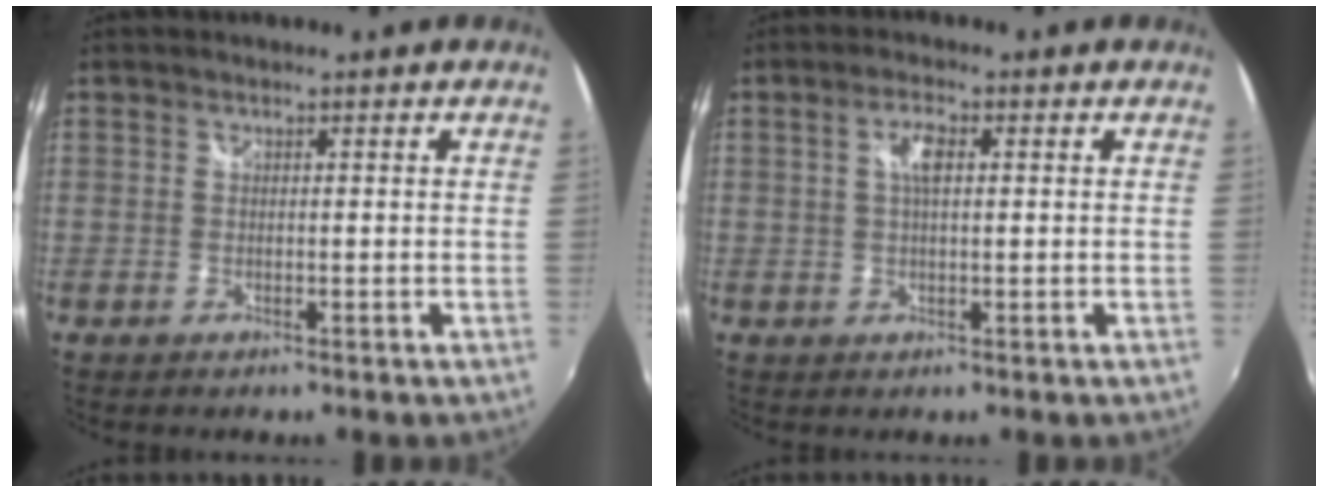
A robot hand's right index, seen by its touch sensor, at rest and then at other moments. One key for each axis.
{"total": 3.3, "fx": 0.8, "fy": 1.2, "fz": 3.0, "tx": -0.056, "ty": 0.006, "tz": 0.012}